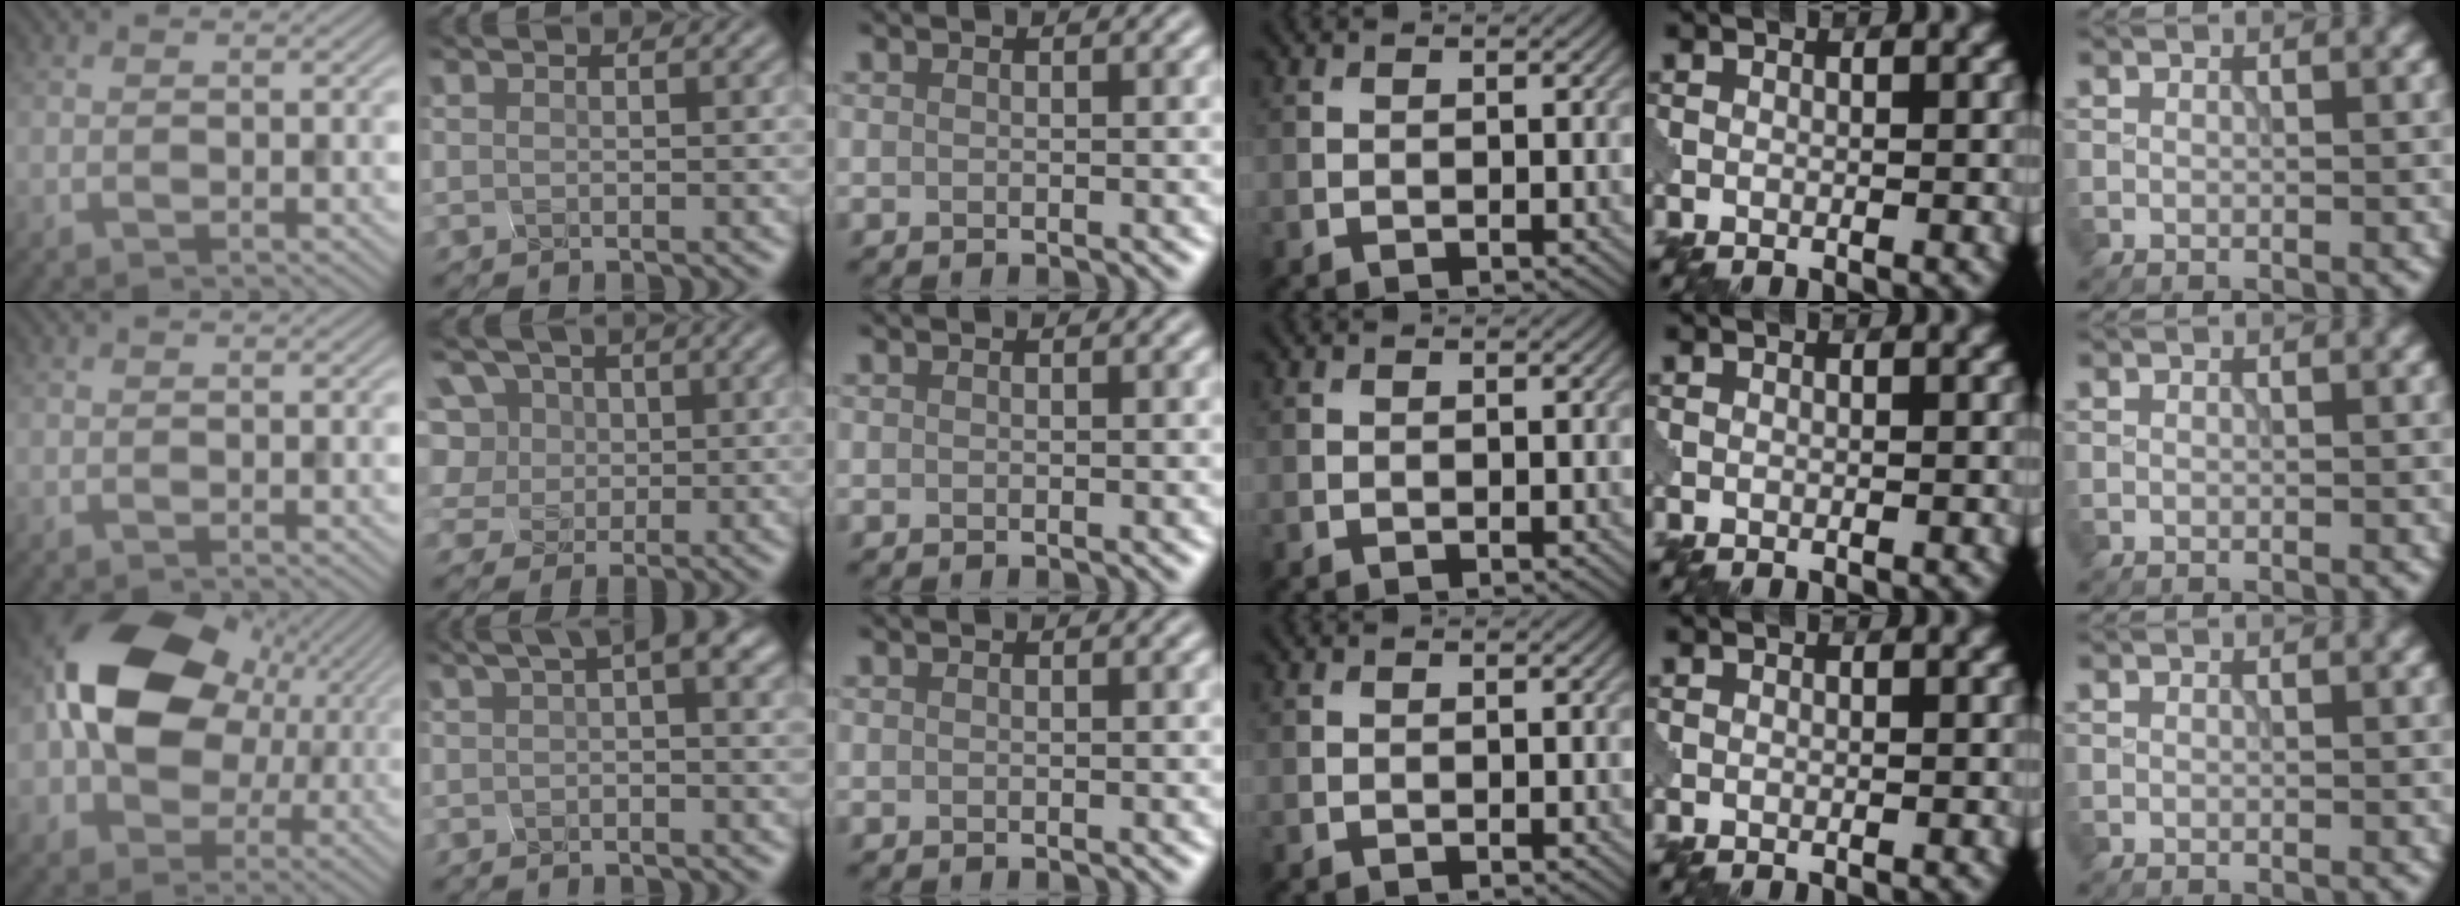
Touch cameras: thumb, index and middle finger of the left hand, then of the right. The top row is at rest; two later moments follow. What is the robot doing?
{"motion": "squeeze", "object": "foam earplug"}